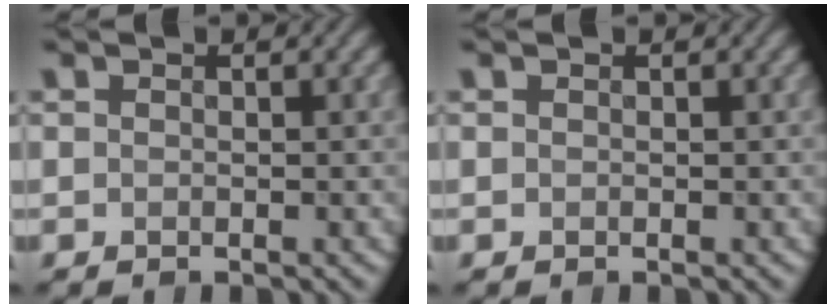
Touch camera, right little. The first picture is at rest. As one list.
[{"total": 0.0}]